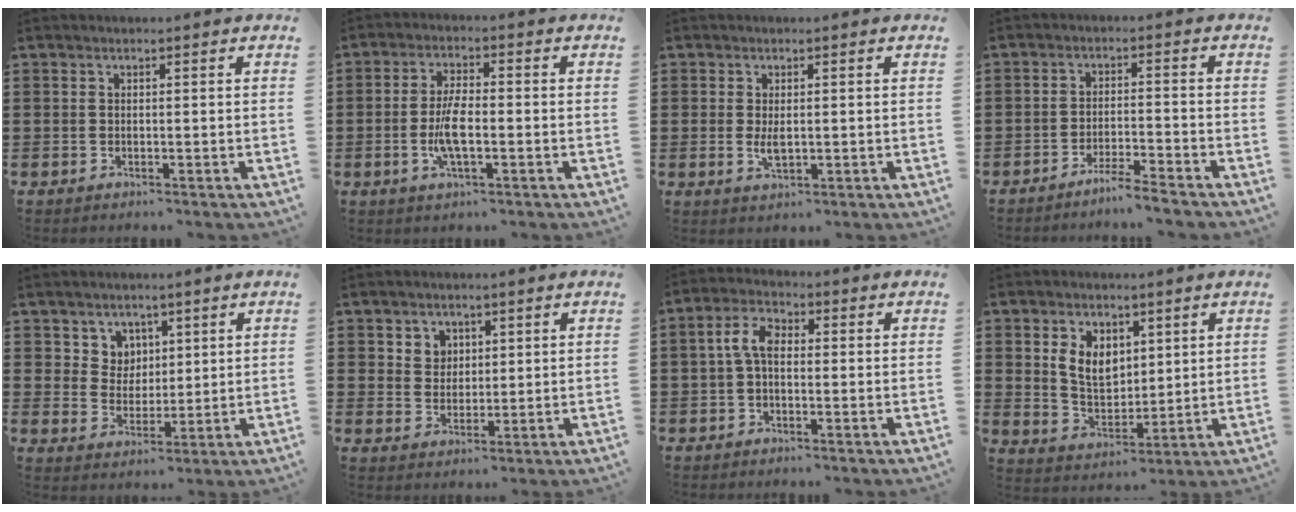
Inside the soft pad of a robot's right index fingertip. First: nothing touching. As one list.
[{"total": 5.9, "force": [-1.3, 1.8, 5.5], "torque": [-0.121, -0.006, -0.030]}, {"total": 2.6, "force": [0.2, 1.2, 2.3], "torque": [-0.045, 0.001, 0.004]}, {"total": 3.9, "force": [-3.6, -0.5, 1.1], "torque": [-0.021, -0.002, -0.072]}, {"total": 5.0, "force": [2.9, 4.1, 0.2], "torque": [-0.021, 0.003, 0.052]}, {"total": 3.7, "force": [2.0, 3.1, 0.4], "torque": [-0.014, 0.008, 0.035]}, {"total": 4.9, "force": [0.0, 2.6, 4.1], "torque": [-0.094, 0.006, -0.006]}, {"total": 6.4, "force": [2.3, 4.7, 3.7], "torque": [-0.082, 0.012, 0.042]}]